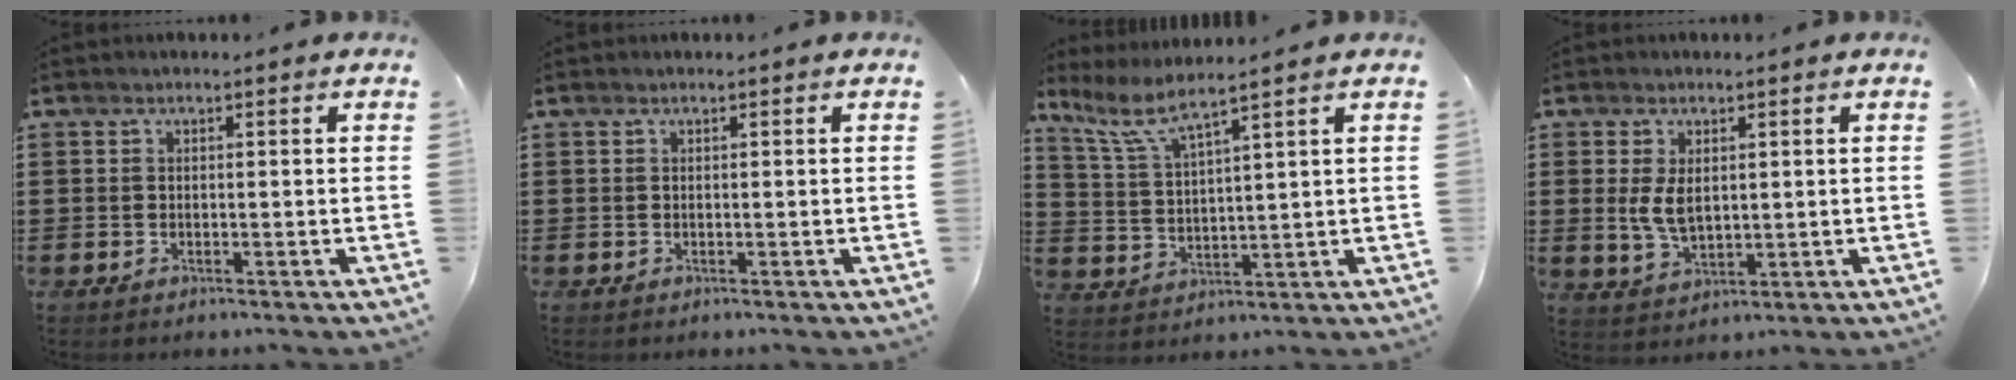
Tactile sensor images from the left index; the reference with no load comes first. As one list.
[{"total": 0.0}, {"total": 4.8, "force": [3.8, 0.2, 3.1], "torque": [-0.075, -0.017, 0.063]}, {"total": 4.9, "force": [0.9, 2.8, 3.9], "torque": [-0.095, 0.001, 0.011]}]